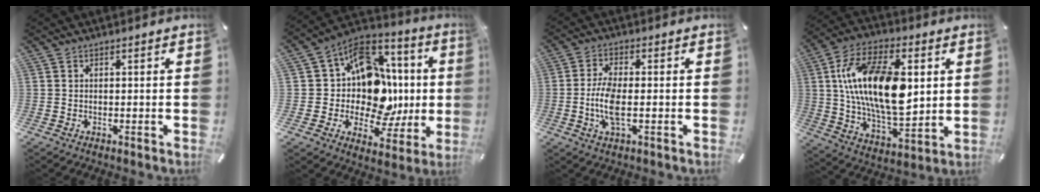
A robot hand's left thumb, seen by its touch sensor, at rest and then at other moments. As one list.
[{"total": 15.0, "force": [0.4, 12.6, 8.0], "torque": [-0.101, -0.032, 0.014]}, {"total": 7.6, "force": [-1.1, 2.6, 7.1], "torque": [-0.153, -0.009, -0.024]}, {"total": 21.6, "force": [4.1, 11.6, 17.8], "torque": [-0.348, 0.002, 0.067]}]